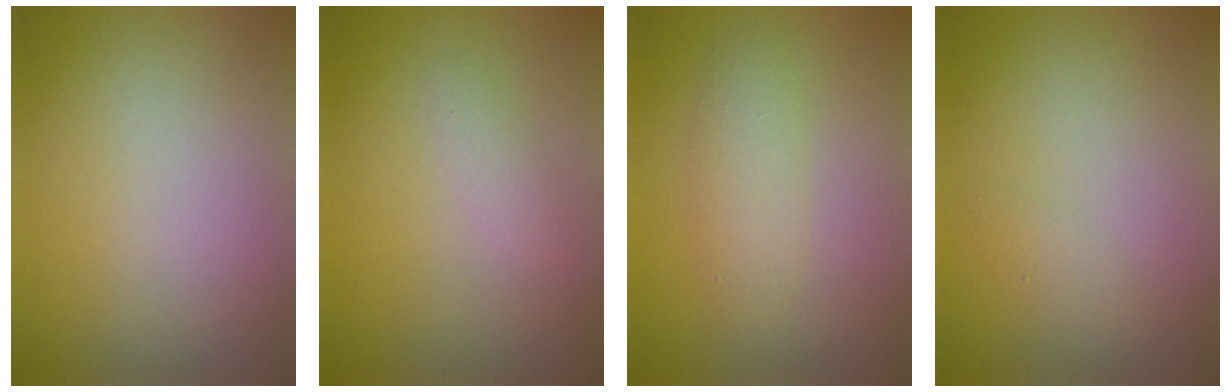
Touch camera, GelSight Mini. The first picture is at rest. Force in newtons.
{"total": 1.1, "press": 1.1, "slide": 0.1}
{"total": 2.3, "press": 2.3, "slide": 0.1}
{"total": 0.9, "press": 0.9, "slide": 0.2}